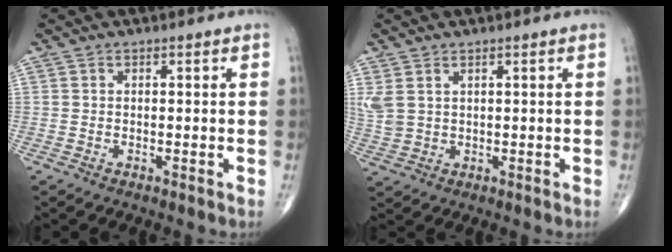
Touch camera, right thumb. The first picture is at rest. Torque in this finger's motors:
{"motor_torque": [-0.30, -0.31, 0.21, 0.31, -0.04]}